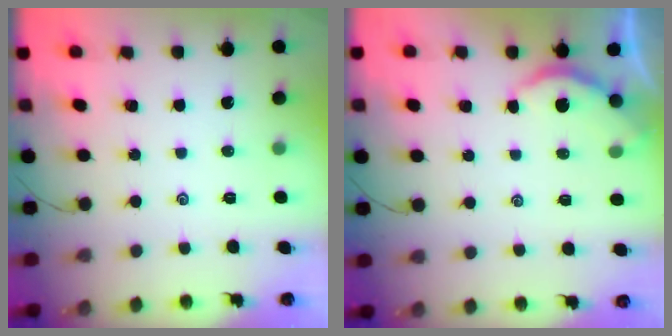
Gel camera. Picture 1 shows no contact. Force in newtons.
{"total": 3.4, "press": 3.4, "slide": 0.3}